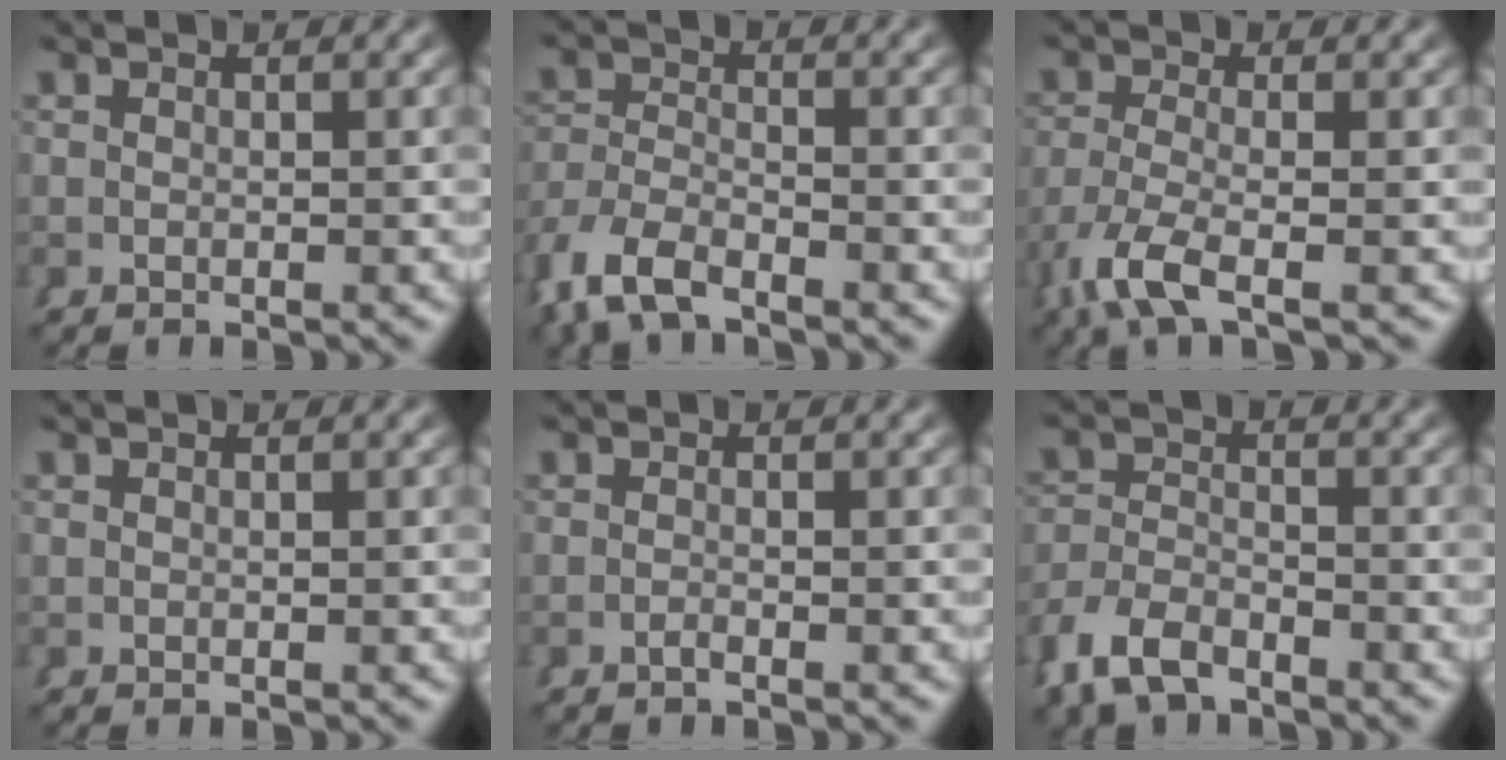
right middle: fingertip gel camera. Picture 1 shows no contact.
{"total": 4.7, "force": [-3.2, 2.7, 2.1], "torque": [-0.068, -0.026, -0.048]}
{"total": 4.5, "force": [-2.1, 1.5, 3.6], "torque": [-0.092, -0.034, -0.018]}
{"total": 0.0}
{"total": 0.9, "force": [-0.7, -0.6, 0.1], "torque": [0.002, -0.002, -0.015]}
{"total": 4.9, "force": [-3.6, 2.8, 1.7], "torque": [-0.044, -0.022, -0.056]}